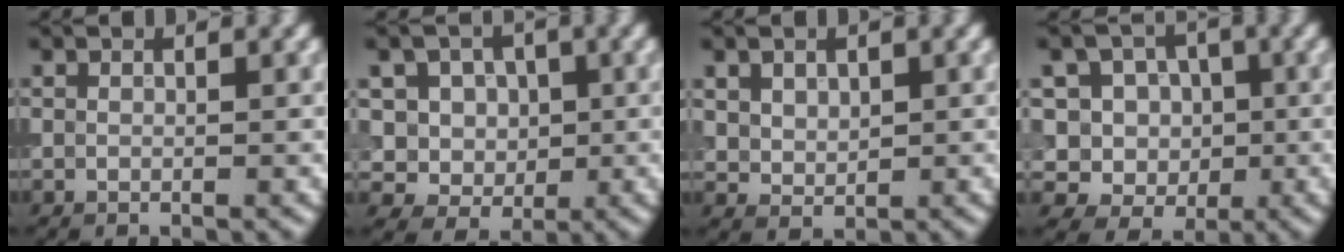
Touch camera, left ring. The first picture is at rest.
{"total": 5.5, "force": [1.6, 4.6, 2.5], "torque": [-0.035, 0.002, 0.019]}
{"total": 2.0, "force": [0.9, 1.5, 1.0], "torque": [-0.023, -0.003, 0.019]}
{"total": 7.3, "force": [1.8, 6.4, 3.1], "torque": [-0.038, 0.014, 0.001]}